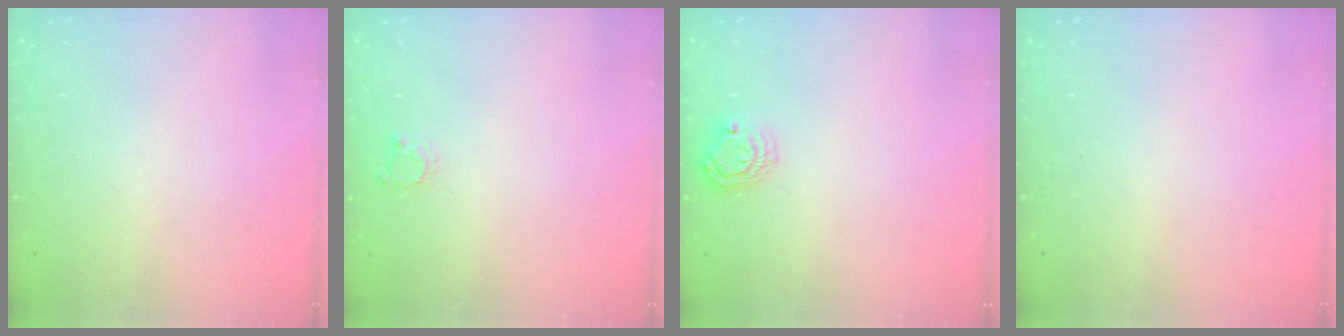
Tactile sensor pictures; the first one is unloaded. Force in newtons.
{"total": 2.9, "press": 2.8, "slide": 0.4}
{"total": 6.6, "press": 6.6, "slide": 0.2}
{"total": 0.0}